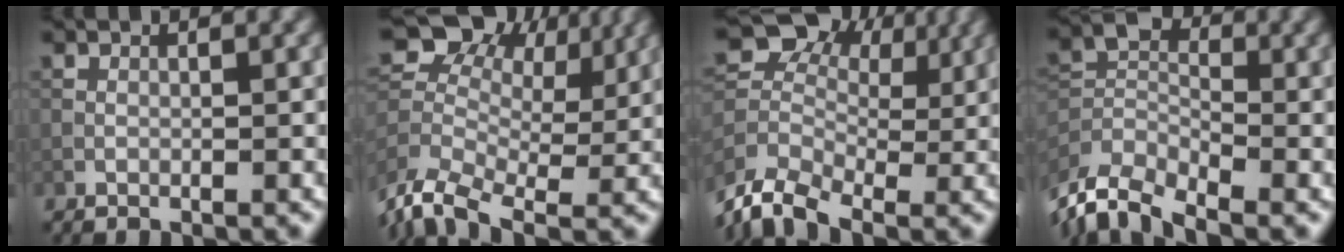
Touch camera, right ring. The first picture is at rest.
{"total": 8.9, "force": [-0.4, 5.9, 6.7], "torque": [-0.148, 0.021, -0.018]}
{"total": 6.3, "force": [-1.9, 4.5, 4.0], "torque": [-0.085, 0.016, -0.059]}
{"total": 7.5, "force": [-5.6, 3.3, 3.8], "torque": [-0.083, -0.007, -0.119]}